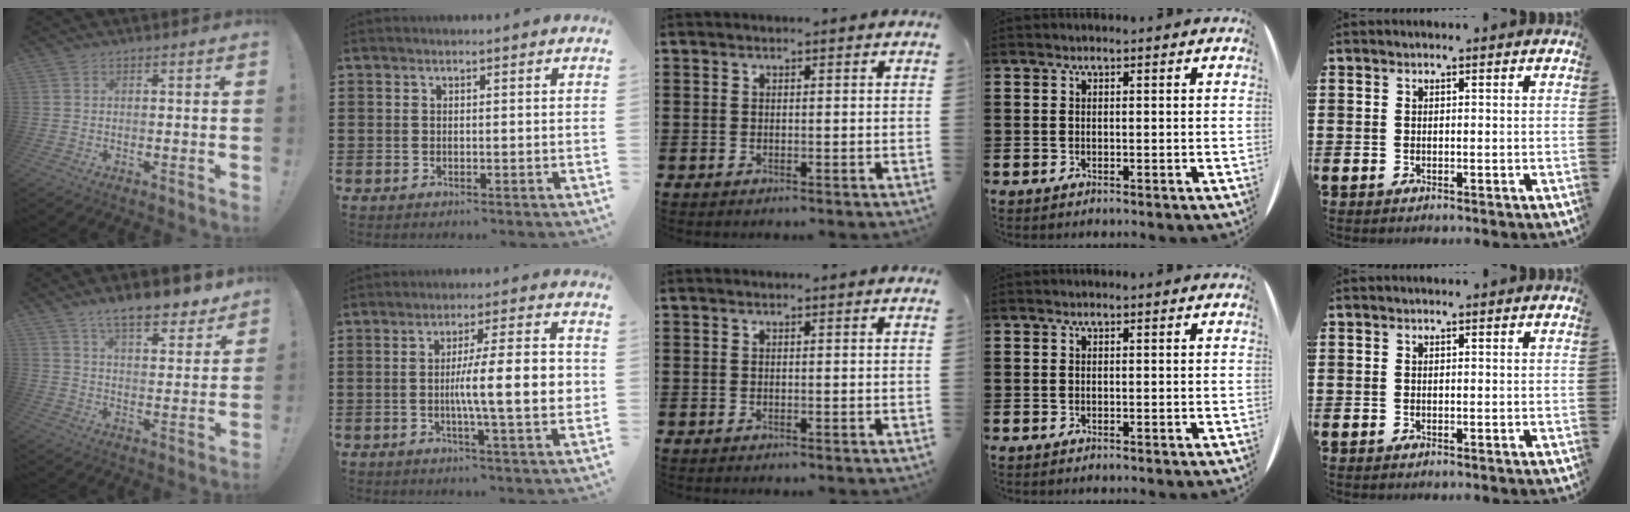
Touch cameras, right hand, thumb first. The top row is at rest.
{"thumb": {"total": 11.1, "force": [8.5, 3.6, 6.1], "torque": [-0.096, -0.056, 0.149]}, "index": {"total": 11.5, "force": [-0.6, 1.7, 11.4], "torque": [-0.178, -0.004, -0.015]}}